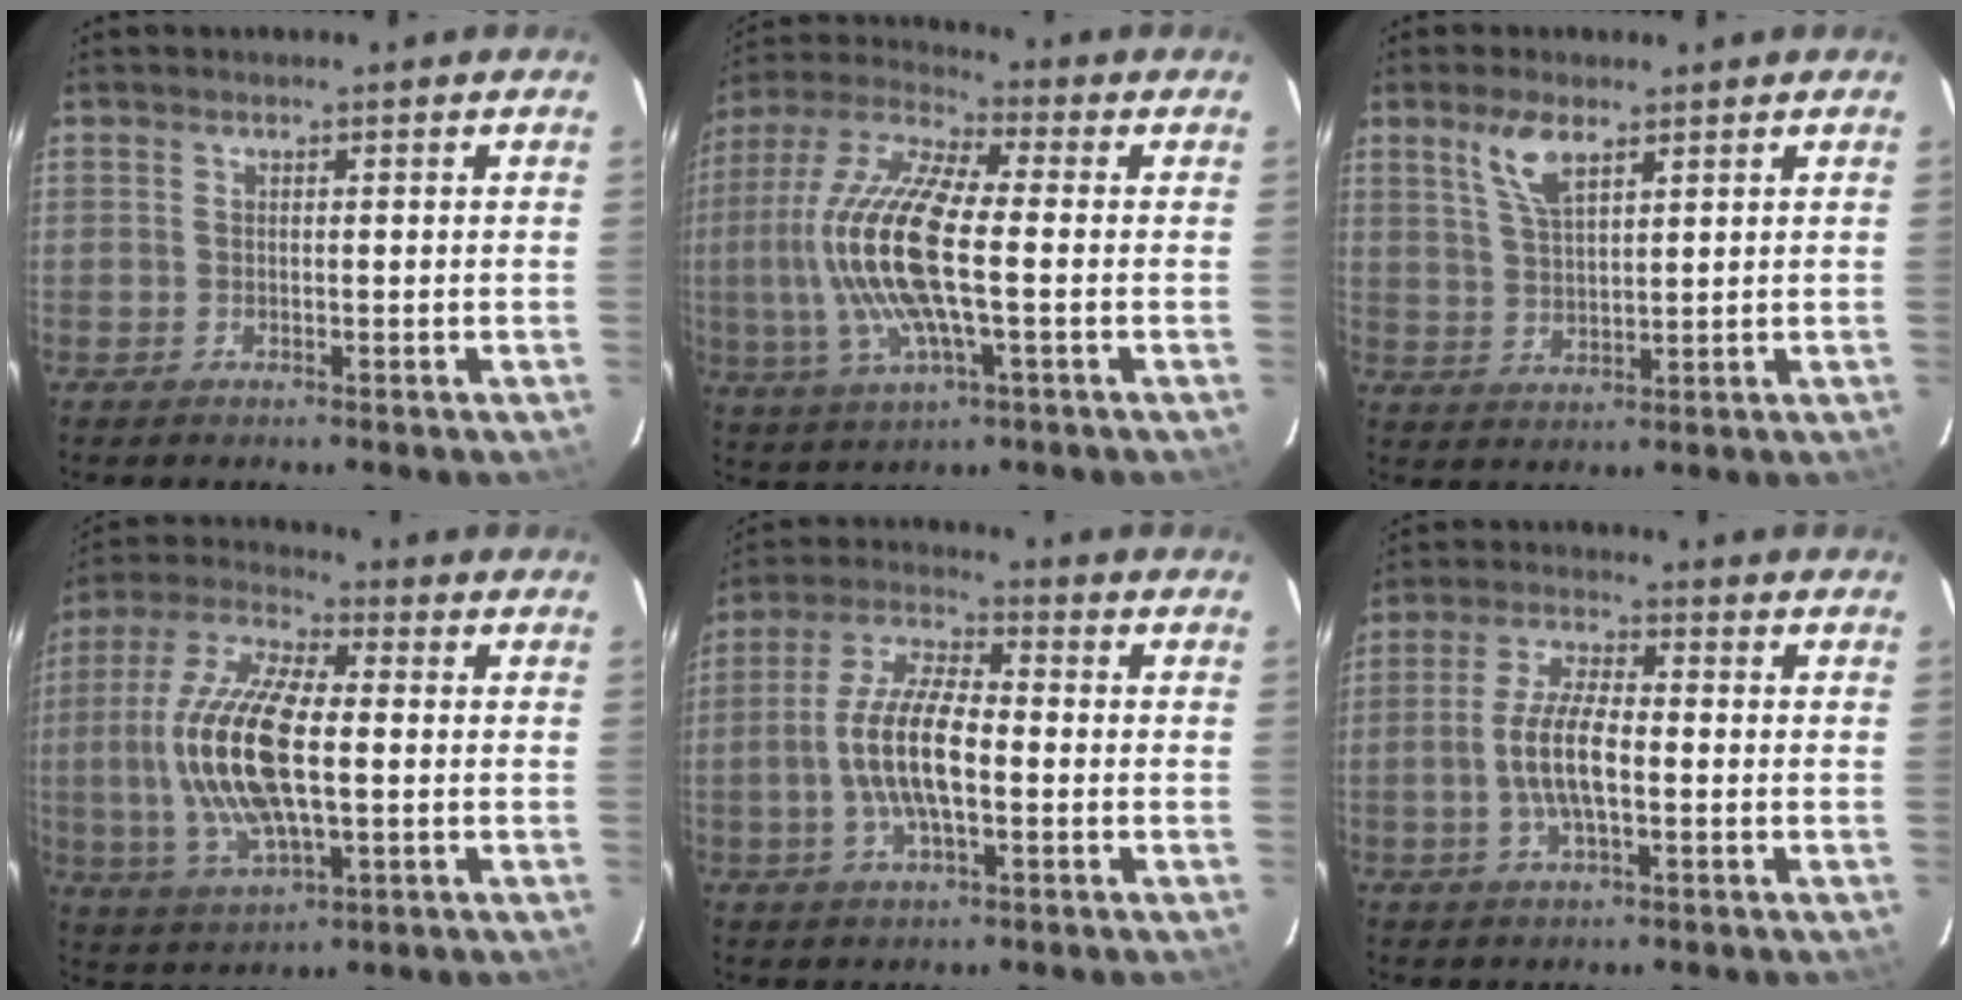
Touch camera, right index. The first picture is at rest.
{"total": 18.2, "force": [-1.1, 5.6, 17.3], "torque": [-0.348, 0.000, -0.027]}
{"total": 6.0, "force": [3.6, 2.2, 4.2], "torque": [-0.084, 0.005, 0.076]}
{"total": 18.0, "force": [-0.8, 7.2, 16.4], "torque": [-0.340, 0.003, -0.014]}
{"total": 11.9, "force": [-2.0, 4.3, 10.9], "torque": [-0.225, 0.006, -0.039]}
{"total": 8.5, "force": [-1.4, 2.9, 7.9], "torque": [-0.159, 0.005, -0.028]}